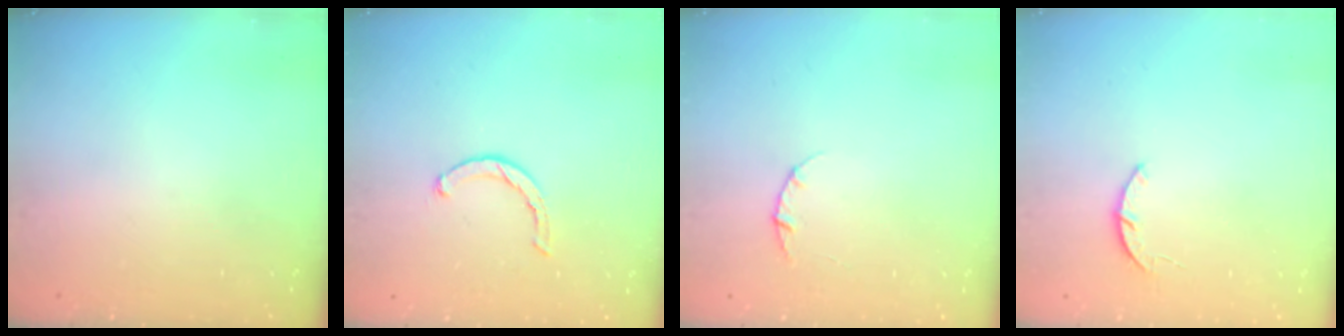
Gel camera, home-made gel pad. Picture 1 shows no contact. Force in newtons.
{"total": 2.3, "press": 2.3, "slide": 0.4}
{"total": 2.8, "press": 2.8, "slide": 0.4}
{"total": 3.2, "press": 3.2, "slide": 0.4}